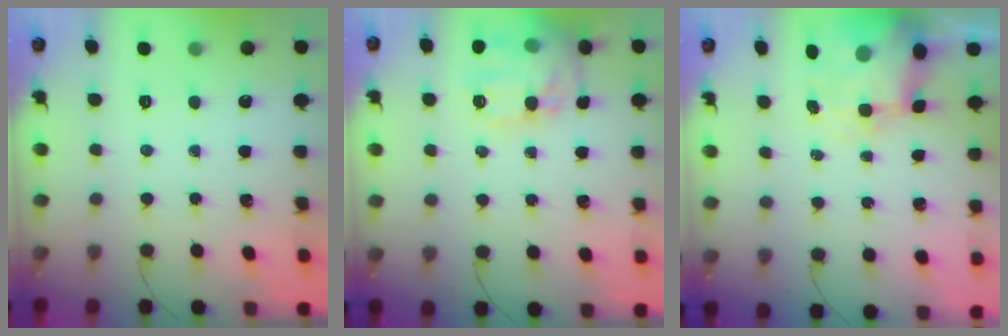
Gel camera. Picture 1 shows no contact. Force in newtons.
{"total": 16.3, "press": 16.2, "slide": 2.0}
{"total": 7.9, "press": 7.8, "slide": 1.4}